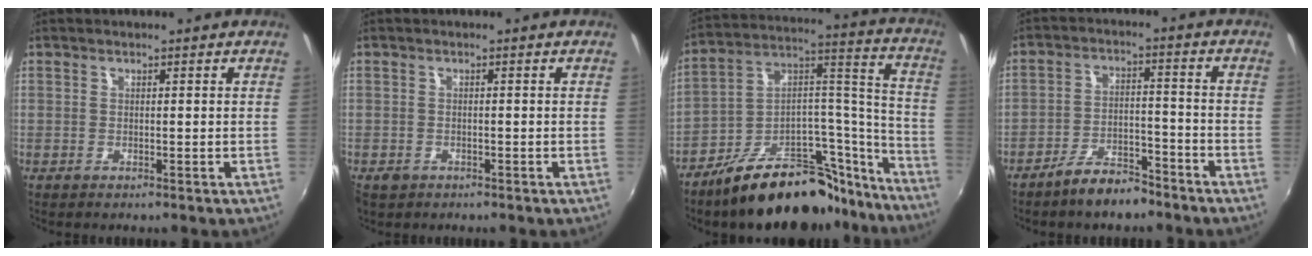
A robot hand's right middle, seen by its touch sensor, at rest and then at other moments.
{"total": 1.9, "force": [-1.1, 1.4, 0.6], "torque": [-0.017, -0.003, -0.018]}
{"total": 25.1, "force": [-19.5, 9.9, 12.4], "torque": [-0.152, 0.068, -0.282]}
{"total": 7.5, "force": [-6.2, 2.6, 3.3], "torque": [-0.071, 0.015, -0.096]}